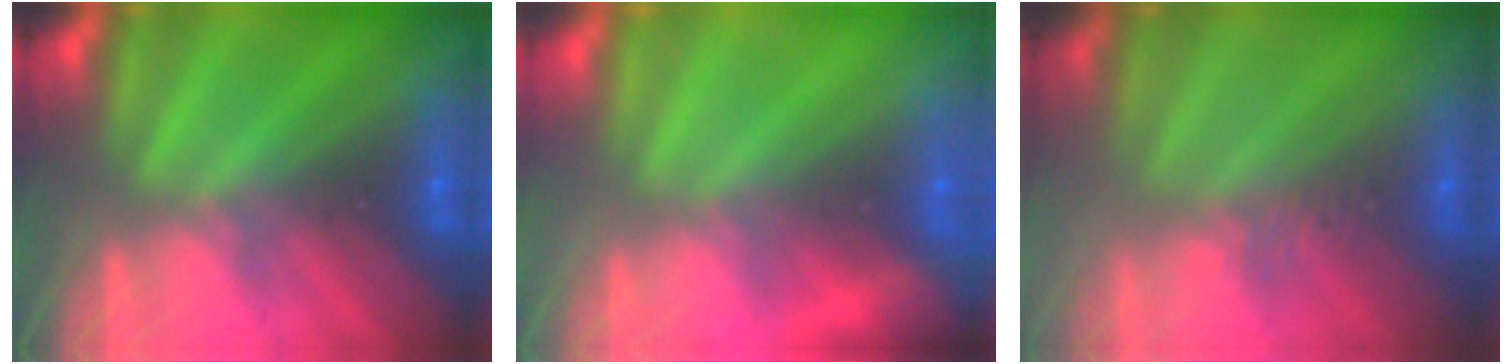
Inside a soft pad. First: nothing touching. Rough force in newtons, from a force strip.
{"total": 9.6}
{"total": 2.9}